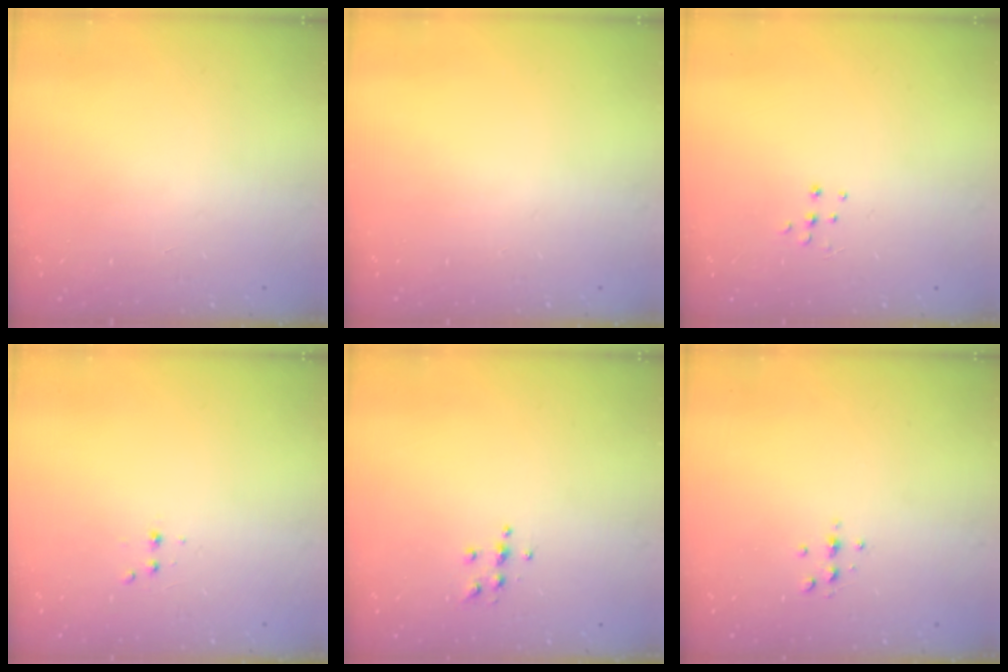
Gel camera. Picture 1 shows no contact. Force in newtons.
{"total": 0.0}
{"total": 4.3, "press": 4.3, "slide": 0.4}
{"total": 2.9, "press": 2.7, "slide": 1.0}
{"total": 4.3, "press": 4.3, "slide": 0.6}
{"total": 3.3, "press": 3.2, "slide": 0.4}